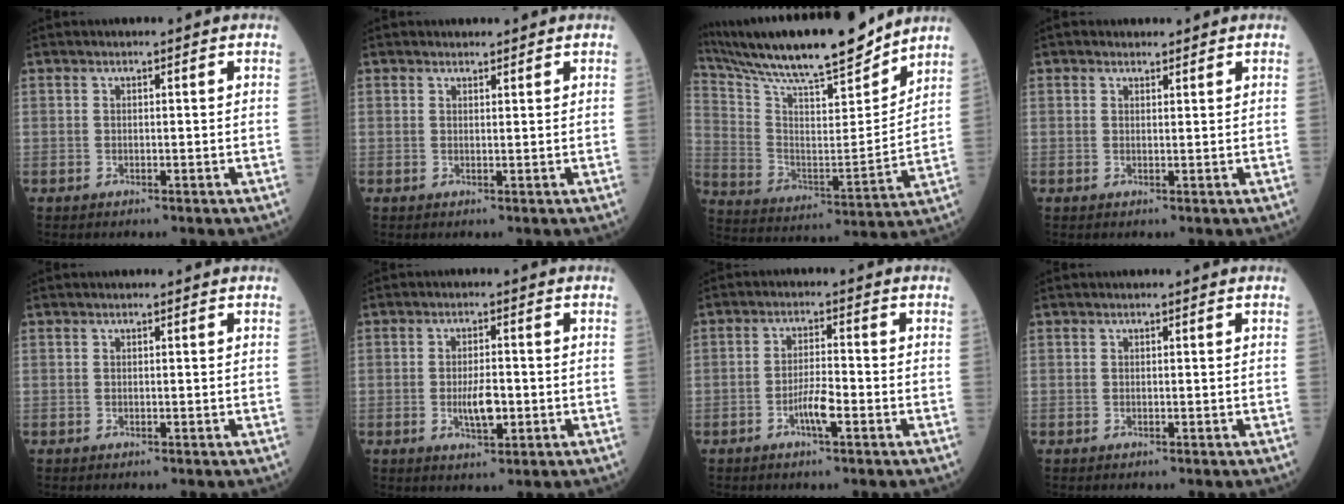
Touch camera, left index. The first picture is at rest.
{"total": 0.9, "force": [0.8, 0.3, -0.1], "torque": [-0.006, -0.004, 0.011]}
{"total": 21.0, "force": [18.4, 2.4, 9.7], "torque": [-0.185, -0.006, 0.307]}
{"total": 0.9, "force": [0.8, 0.5, 0.0], "torque": [-0.005, -0.002, 0.009]}
{"total": 0.0}
{"total": 4.4, "force": [-1.1, 1.6, 4.0], "torque": [-0.076, -0.003, -0.017]}
{"total": 3.9, "force": [-2.0, 0.6, 3.3], "torque": [-0.066, -0.001, -0.039]}
{"total": 0.0}